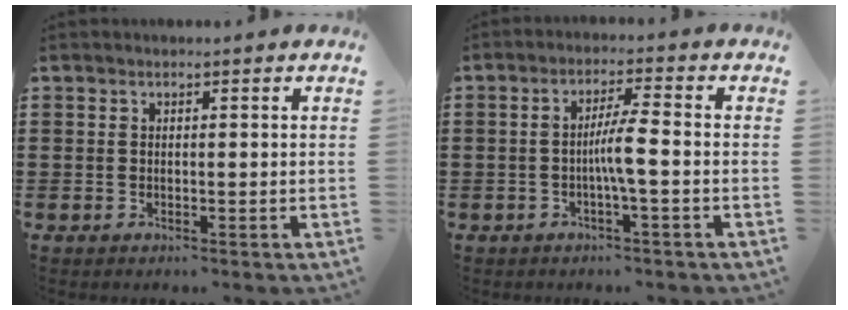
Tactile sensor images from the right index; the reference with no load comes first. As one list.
[{"total": 4.5, "force": [-0.9, 0.0, 4.4], "torque": [-0.080, -0.004, -0.020]}]